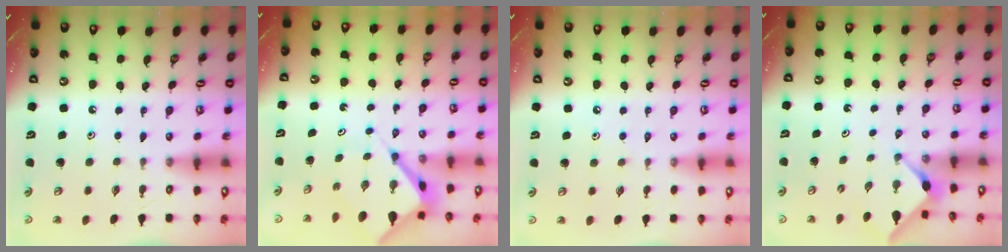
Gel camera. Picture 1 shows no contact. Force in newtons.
{"total": 5.8, "press": 5.8, "slide": 0.3}
{"total": 2.1, "press": 2.1, "slide": 0.4}
{"total": 3.0, "press": 2.9, "slide": 0.5}